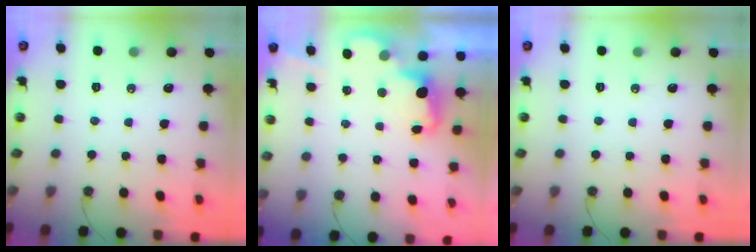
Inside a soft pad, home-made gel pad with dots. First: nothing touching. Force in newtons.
{"total": 2.3, "press": 2.3, "slide": 0.5}
{"total": 0.0}